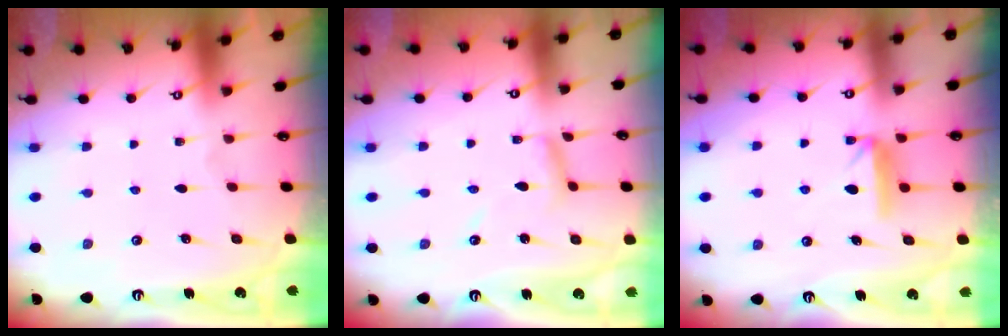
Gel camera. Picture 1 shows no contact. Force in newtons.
{"total": 6.0, "press": 6.0, "slide": 0.4}
{"total": 7.8, "press": 7.8, "slide": 0.2}